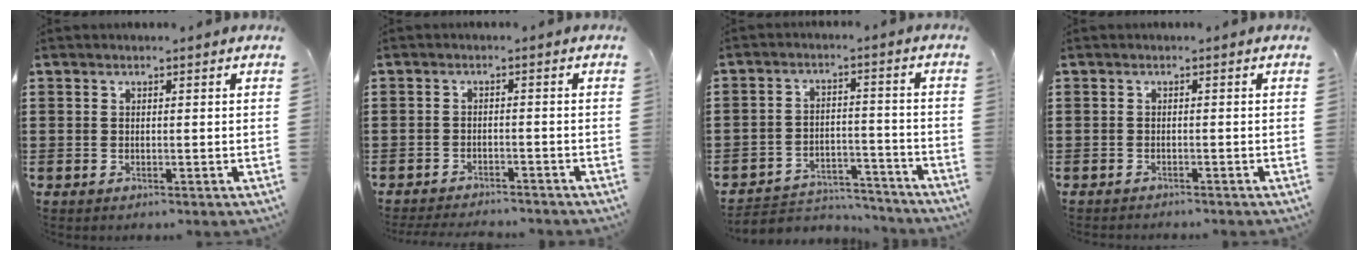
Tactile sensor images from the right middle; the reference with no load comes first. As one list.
[{"total": 2.4, "force": [-2.4, 0.1, 0.2], "torque": [-0.009, -0.002, -0.050]}, {"total": 4.6, "force": [-4.4, 1.3, 0.2], "torque": [-0.006, 0.011, -0.092]}, {"total": 0.7, "force": [-0.7, 0.0, 0.0], "torque": [-0.003, -0.002, -0.014]}]